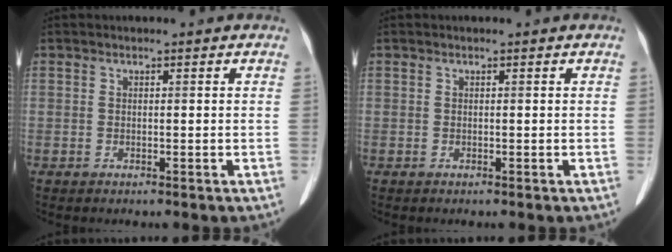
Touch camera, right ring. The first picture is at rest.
{"total": 0.0}